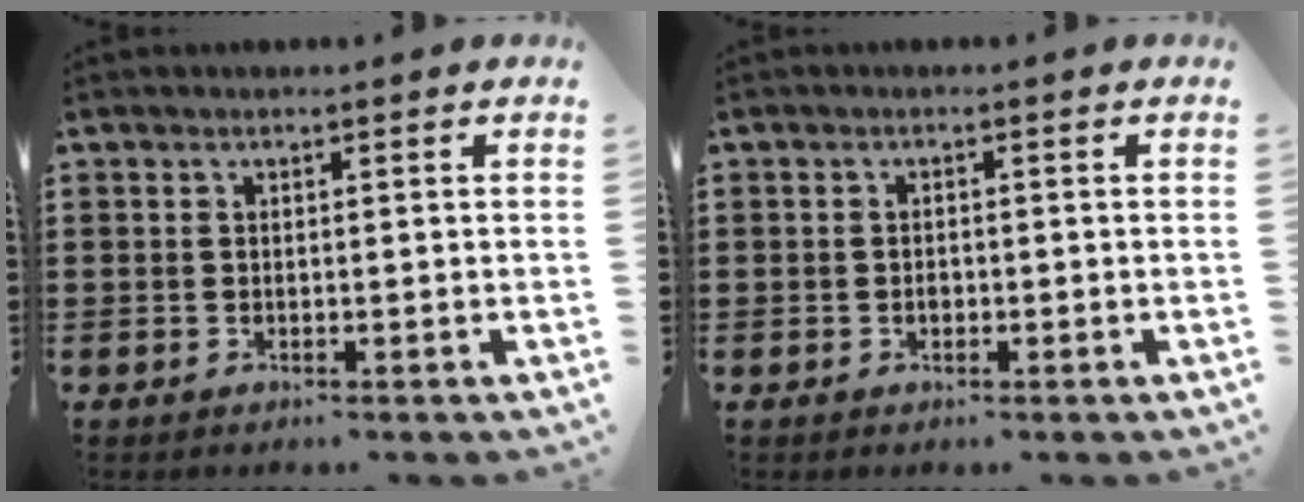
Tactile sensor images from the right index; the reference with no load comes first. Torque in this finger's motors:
{"motor_torque": [1.02, 1.12, -0.07, -0.19]}